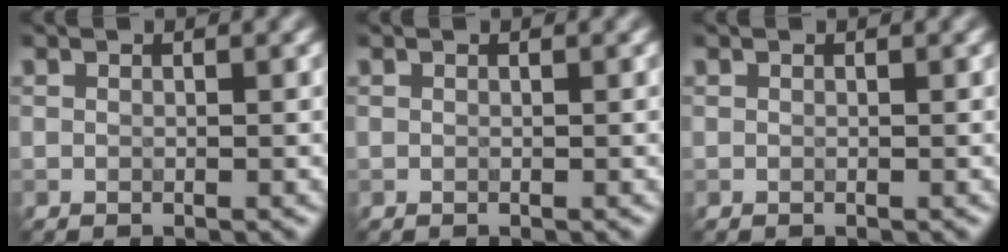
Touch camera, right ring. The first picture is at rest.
{"total": 0.0}
{"total": 0.0}